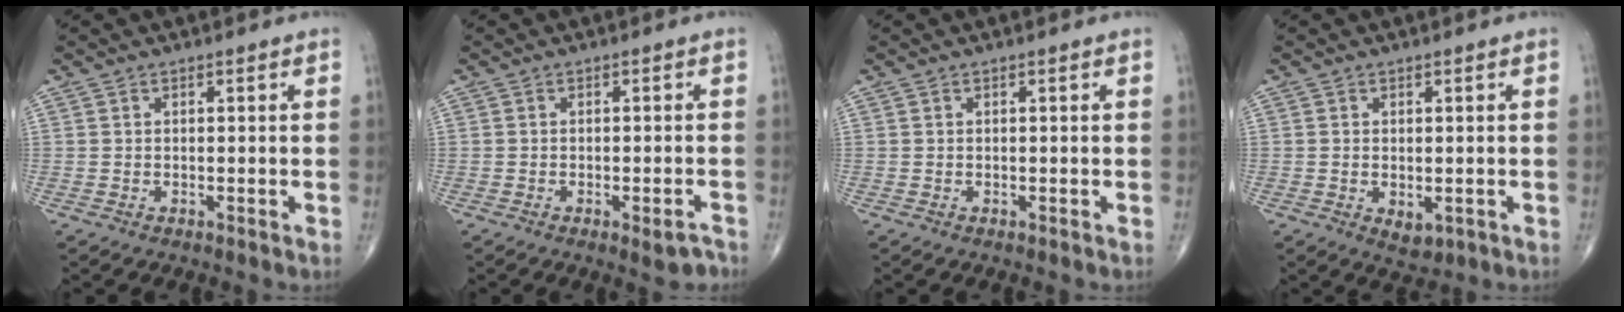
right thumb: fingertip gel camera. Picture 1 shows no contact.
{"total": 3.4, "force": [-2.1, 1.0, 2.5], "torque": [-0.023, 0.011, -0.023]}
{"total": 0.0}
{"total": 3.1, "force": [-0.7, 1.9, 2.3], "torque": [-0.032, -0.005, -0.001]}